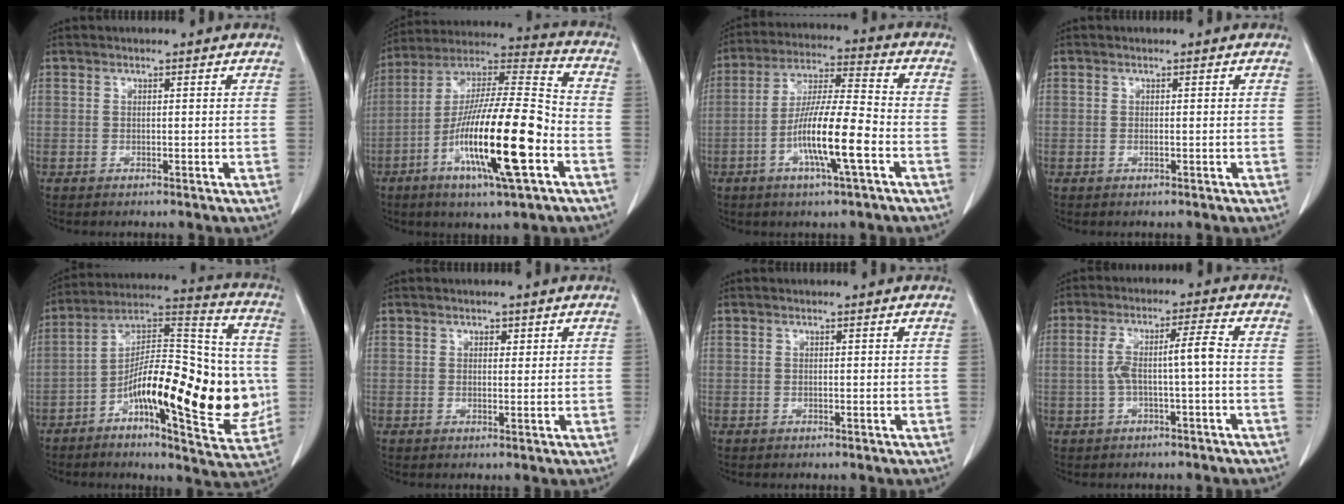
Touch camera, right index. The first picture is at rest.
{"total": 20.6, "force": [-7.1, 1.9, 19.3], "torque": [-0.362, -0.015, -0.126]}
{"total": 12.1, "force": [-4.2, 0.6, 11.3], "torque": [-0.211, -0.002, -0.079]}
{"total": 0.0}
{"total": 22.8, "force": [-4.8, 6.3, 21.4], "torque": [-0.312, 0.024, -0.068]}
{"total": 1.2, "force": [0.7, 0.9, 0.5], "torque": [-0.002, -0.003, 0.007]}
{"total": 0.0}
{"total": 5.7, "force": [-0.8, 0.1, 5.6], "torque": [-0.113, 0.027, -0.010]}